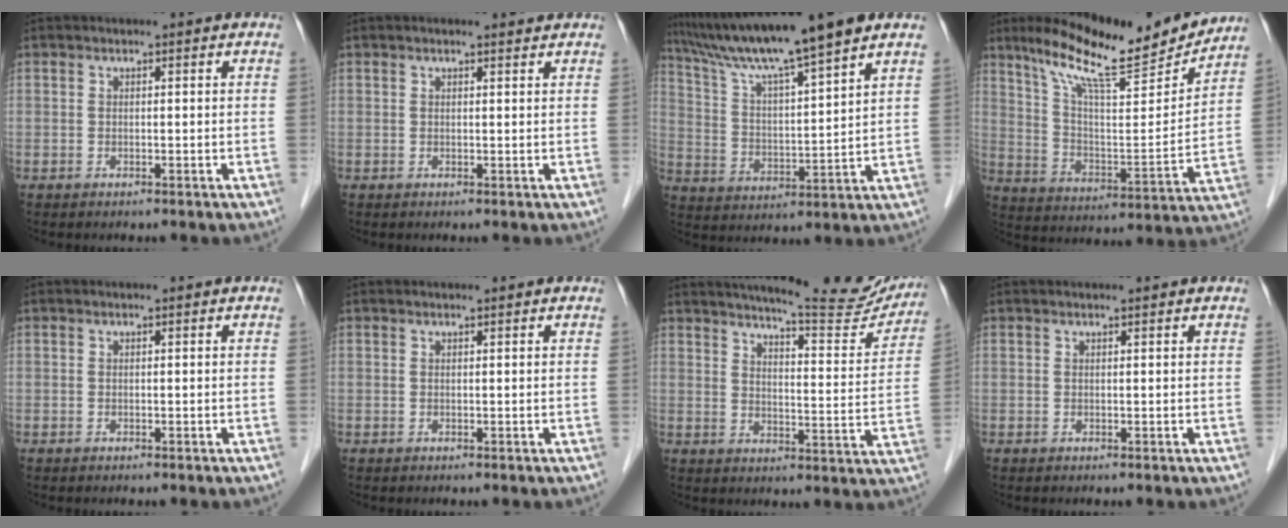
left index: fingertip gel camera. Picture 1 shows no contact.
{"total": 1.7, "force": [1.5, 0.3, 0.7], "torque": [-0.017, 0.011, 0.020]}
{"total": 16.4, "force": [13.1, -0.3, 9.9], "torque": [-0.173, 0.013, 0.221]}
{"total": 18.2, "force": [15.4, 2.0, 9.5], "torque": [-0.162, -0.010, 0.248]}
{"total": 0.0}
{"total": 0.8, "force": [0.7, 0.0, 0.2], "torque": [-0.007, 0.010, 0.014]}
{"total": 18.3, "force": [16.8, 1.9, 7.0], "torque": [-0.093, -0.050, 0.204]}
{"total": 1.2, "force": [1.1, 0.0, 0.4], "torque": [-0.009, 0.012, 0.017]}